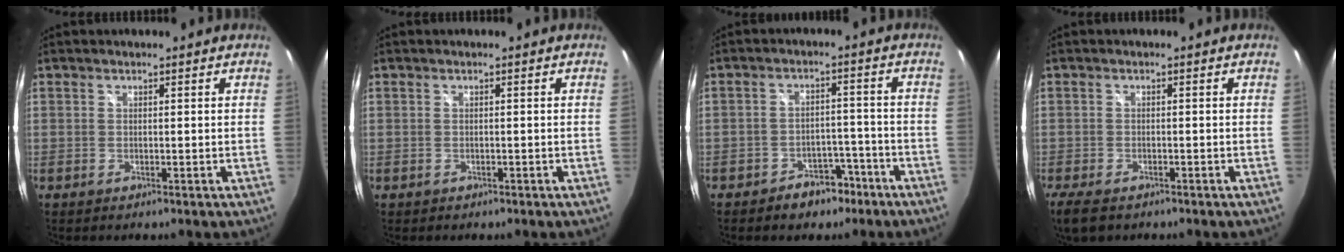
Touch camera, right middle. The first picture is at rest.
{"total": 0.7, "force": [-0.4, 0.5, 0.1], "torque": [-0.004, -0.001, -0.005]}
{"total": 6.7, "force": [-4.8, 4.1, 2.1], "torque": [-0.045, 0.020, -0.058]}
{"total": 5.7, "force": [-4.2, 2.4, 3.1], "torque": [-0.076, -0.024, -0.077]}